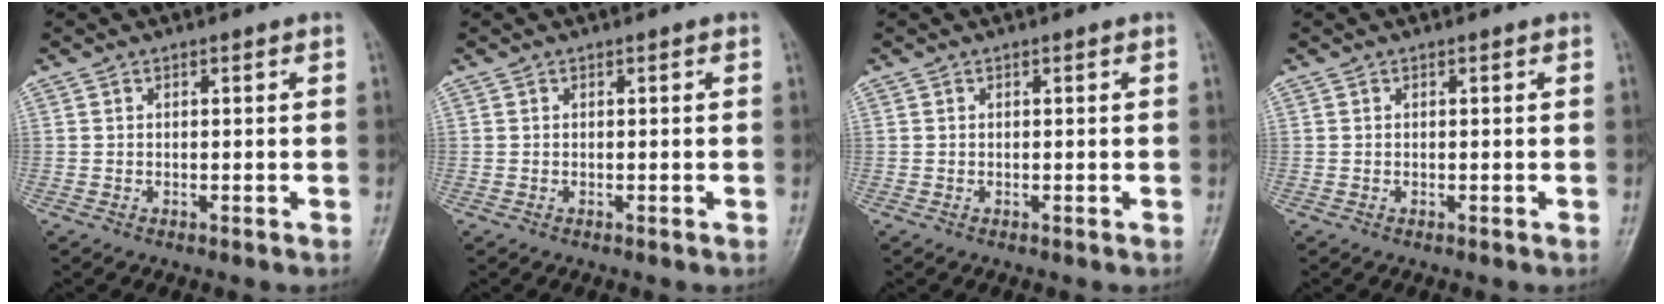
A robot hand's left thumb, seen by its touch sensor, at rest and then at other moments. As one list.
[{"total": 0.0}, {"total": 0.0}, {"total": 0.0}]